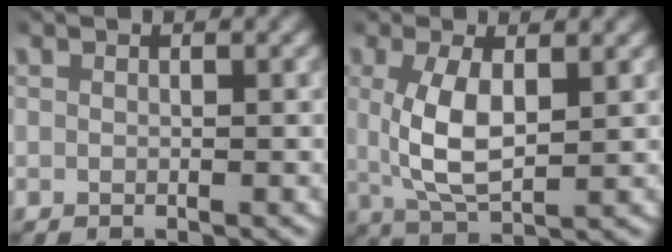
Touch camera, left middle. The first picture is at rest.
{"total": 5.3, "force": [0.7, 2.5, 4.6], "torque": [-0.097, -0.006, 0.022]}